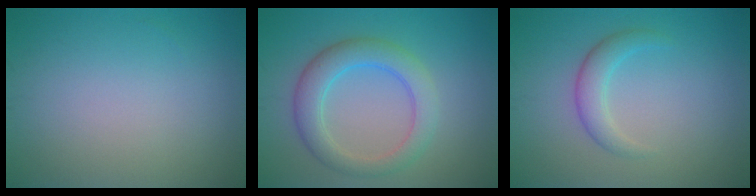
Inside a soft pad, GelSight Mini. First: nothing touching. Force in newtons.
{"total": 4.6, "press": 4.6, "slide": 0.1}
{"total": 2.4, "press": 2.4, "slide": 0.1}